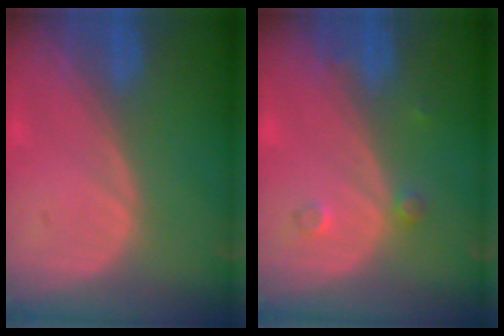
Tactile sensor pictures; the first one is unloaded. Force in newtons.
{"total": 1.7, "press": 1.7, "slide": 0.3}